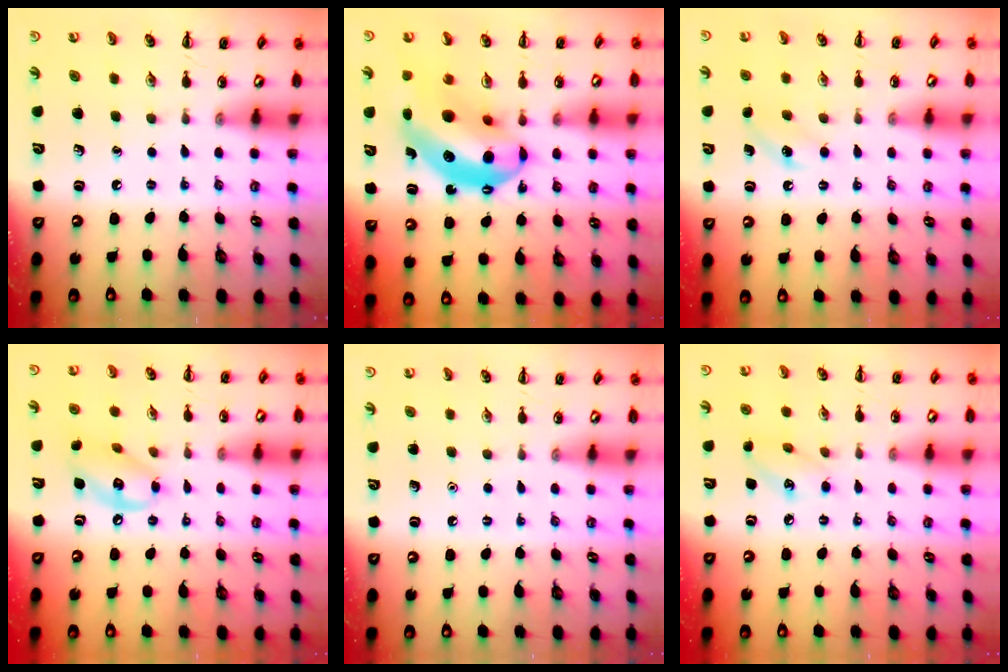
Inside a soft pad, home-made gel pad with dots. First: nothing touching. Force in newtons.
{"total": 15.7, "press": 15.0, "slide": 4.4}
{"total": 4.9, "press": 4.7, "slide": 1.3}
{"total": 12.1, "press": 11.8, "slide": 2.4}
{"total": 1.6, "press": 1.6, "slide": 0.1}
{"total": 6.6, "press": 6.6, "slide": 0.9}